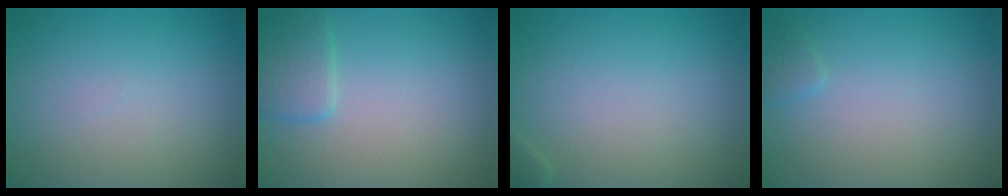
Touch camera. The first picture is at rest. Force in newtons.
{"total": 2.3, "press": 2.3, "slide": 0.2}
{"total": 0.6, "press": 0.6, "slide": 0.0}
{"total": 0.8, "press": 0.7, "slide": 0.2}